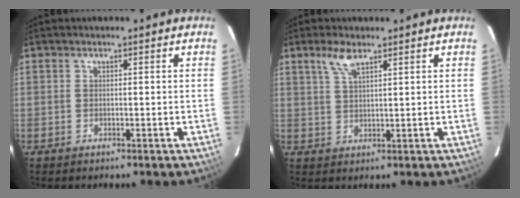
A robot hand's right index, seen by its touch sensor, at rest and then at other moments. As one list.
[{"total": 4.0, "force": [2.8, 1.0, 2.7], "torque": [-0.055, 0.005, 0.057]}]